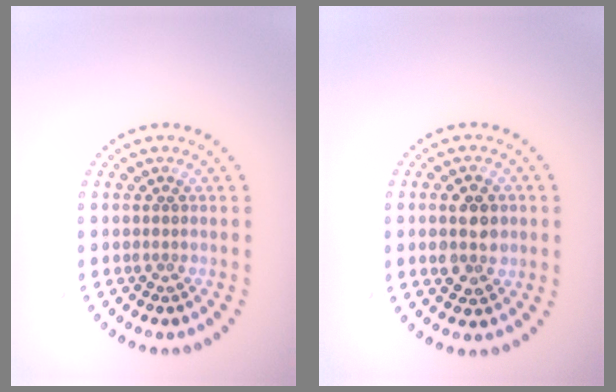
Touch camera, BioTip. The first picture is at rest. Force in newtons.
{"total": 3.7, "press": 3.7, "slide": 0.2}